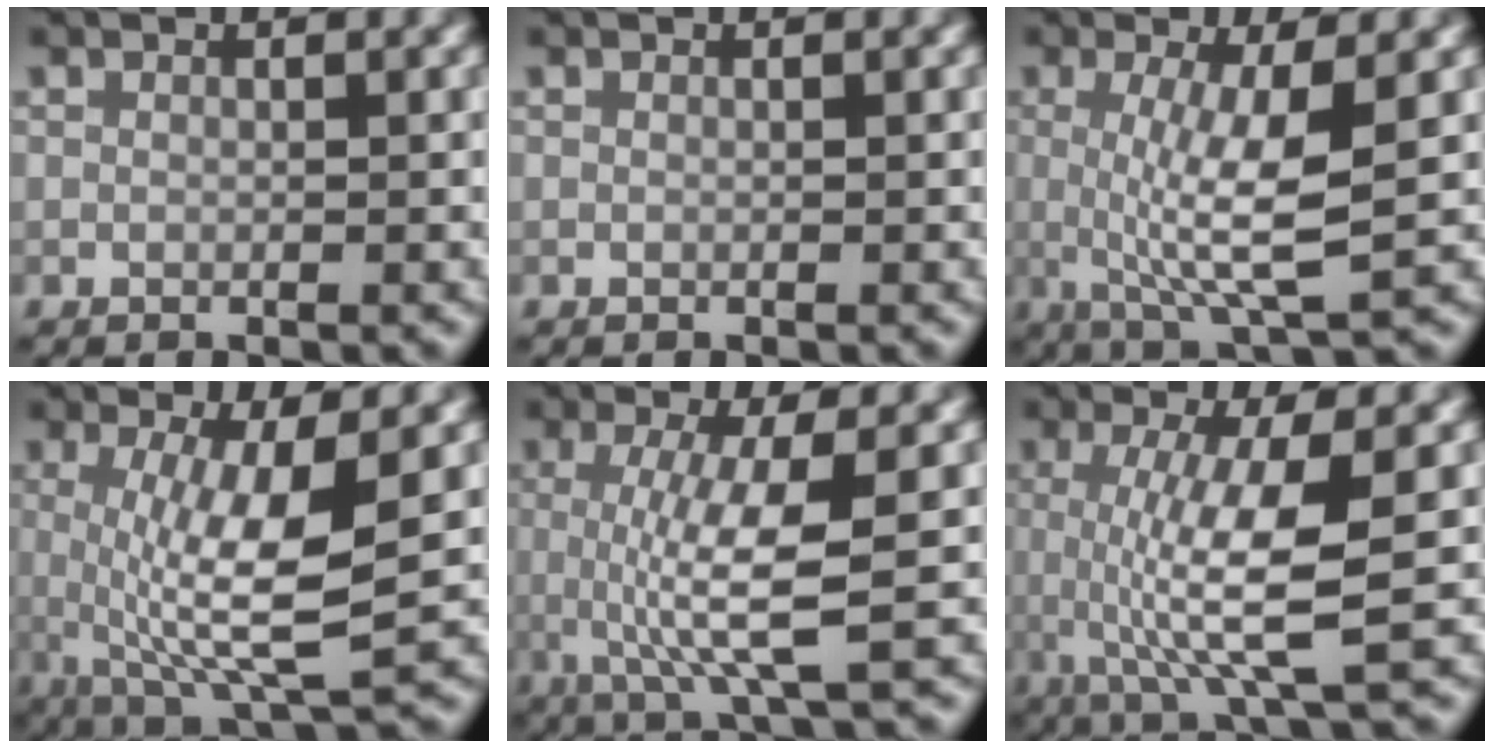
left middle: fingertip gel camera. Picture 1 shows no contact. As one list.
[{"total": 0.0}, {"total": 6.4, "force": [-0.1, 1.4, 6.2], "torque": [-0.115, -0.006, 0.000]}, {"total": 8.4, "force": [-0.2, 2.2, 8.1], "torque": [-0.145, -0.009, 0.003]}, {"total": 6.5, "force": [-0.2, 1.4, 6.3], "torque": [-0.118, -0.004, -0.003]}, {"total": 7.4, "force": [-0.2, 1.7, 7.2], "torque": [-0.128, -0.006, -0.001]}]